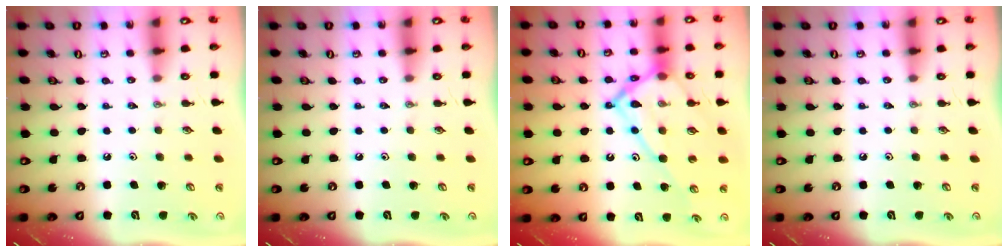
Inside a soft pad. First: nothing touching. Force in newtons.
{"total": 0.0}
{"total": 20.0, "press": 19.9, "slide": 1.9}
{"total": 0.0}